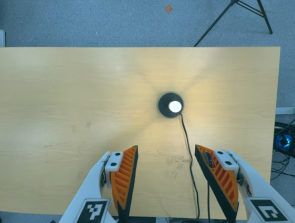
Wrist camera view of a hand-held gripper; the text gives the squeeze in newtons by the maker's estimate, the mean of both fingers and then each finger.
{"total": 0.0}